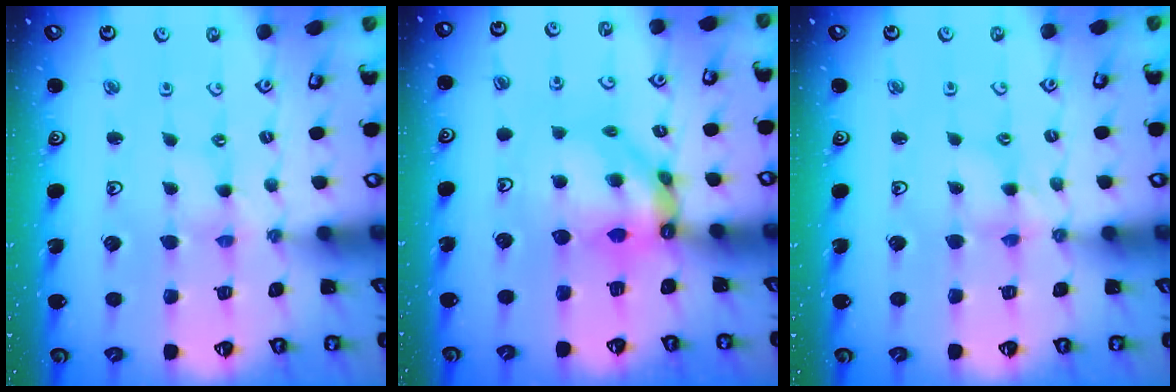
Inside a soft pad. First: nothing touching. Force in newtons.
{"total": 9.6, "press": 9.6, "slide": 1.0}
{"total": 4.4, "press": 4.4, "slide": 0.4}